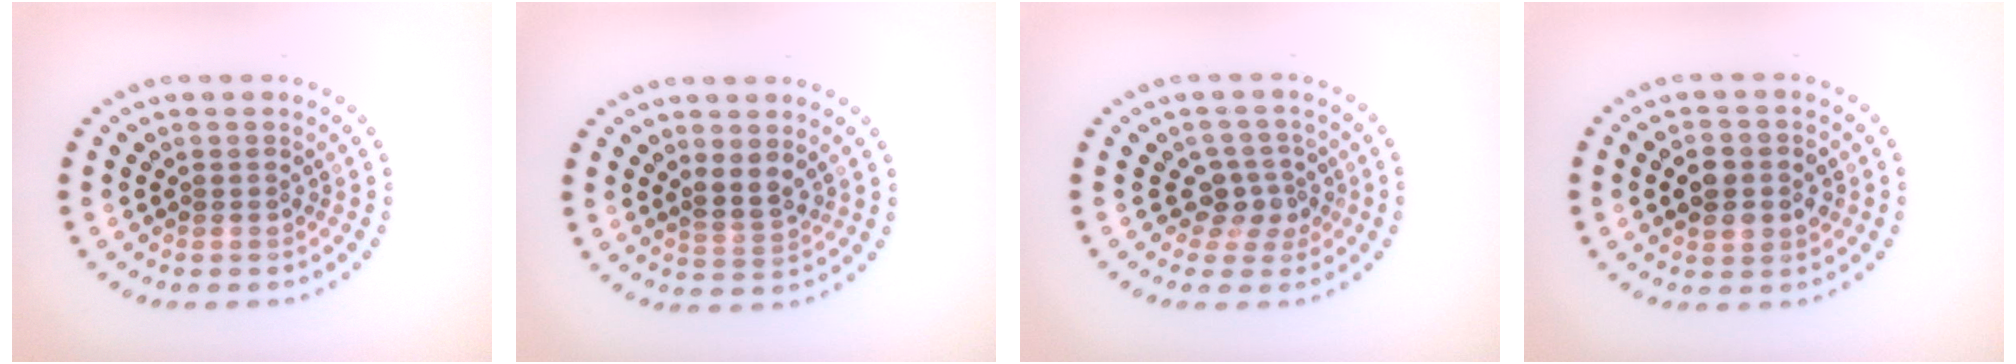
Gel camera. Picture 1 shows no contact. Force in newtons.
{"total": 1.9, "press": 1.6, "slide": 0.9}
{"total": 2.4, "press": 1.9, "slide": 1.6}
{"total": 3.8, "press": 3.8, "slide": 0.2}